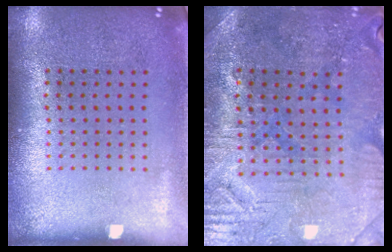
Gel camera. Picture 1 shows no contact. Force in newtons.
{"total": 1.4, "press": 1.4, "slide": 0.4}